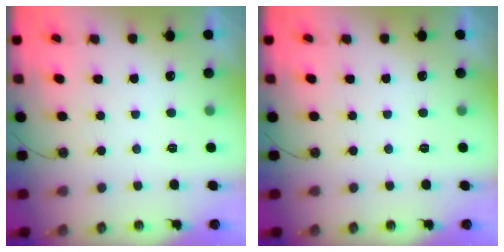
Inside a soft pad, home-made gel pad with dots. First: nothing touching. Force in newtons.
{"total": 0.0}